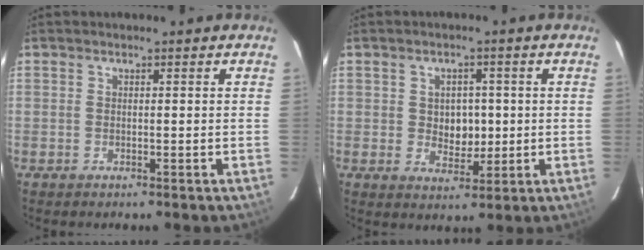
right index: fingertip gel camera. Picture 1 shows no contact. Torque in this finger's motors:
{"motor_torque": [0.06, 0.13, 0.03, 0.01]}